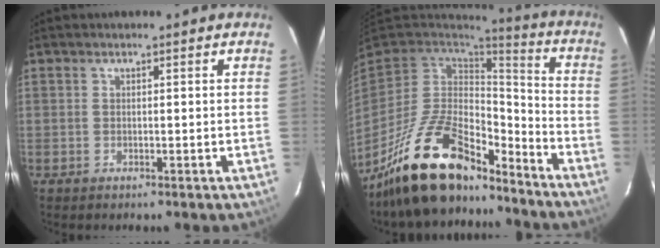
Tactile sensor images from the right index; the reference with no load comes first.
{"total": 20.7, "force": [-15.6, 8.0, 11.1], "torque": [-0.231, -0.006, -0.265]}